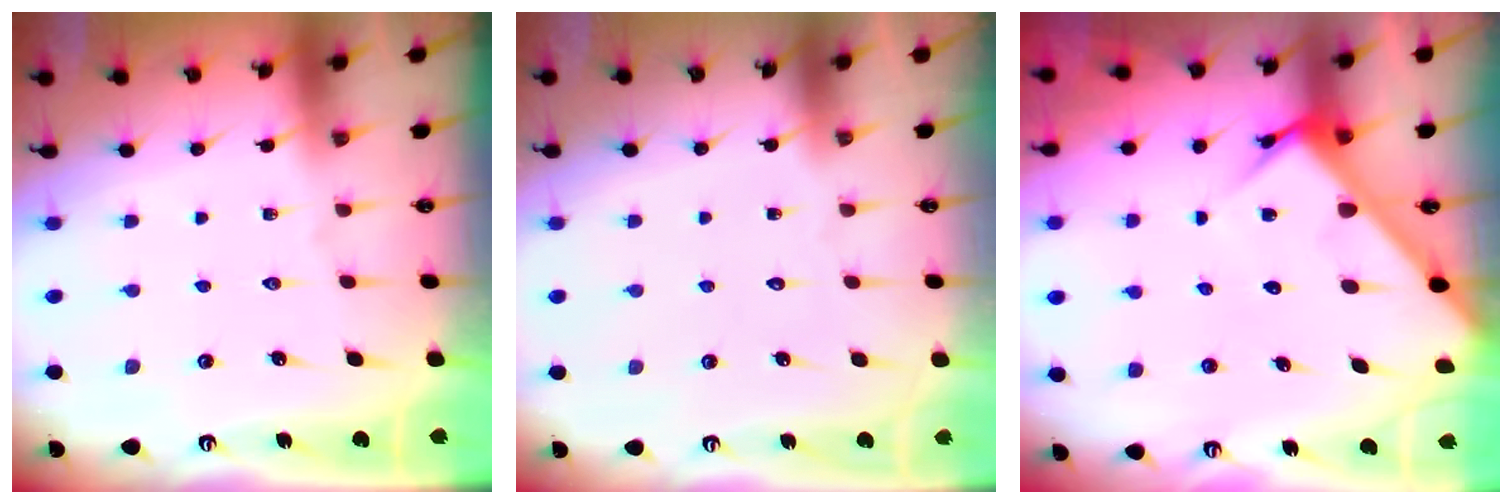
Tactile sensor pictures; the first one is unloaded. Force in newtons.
{"total": 1.6, "press": 1.6, "slide": 0.0}
{"total": 4.3, "press": 4.3, "slide": 0.5}